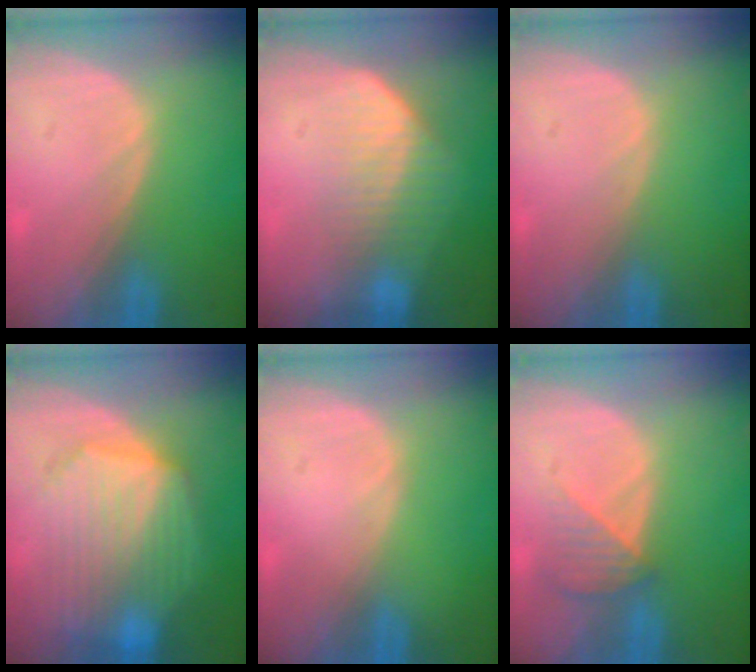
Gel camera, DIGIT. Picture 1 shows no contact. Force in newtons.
{"total": 7.3, "press": 6.2, "slide": 3.9}
{"total": 0.0}
{"total": 10.8, "press": 10.8, "slide": 0.8}
{"total": 0.0}
{"total": 3.8, "press": 3.5, "slide": 1.4}